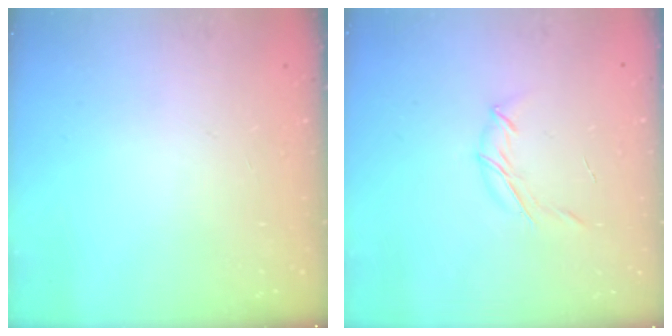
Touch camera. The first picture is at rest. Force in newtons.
{"total": 6.0, "press": 6.0, "slide": 0.8}